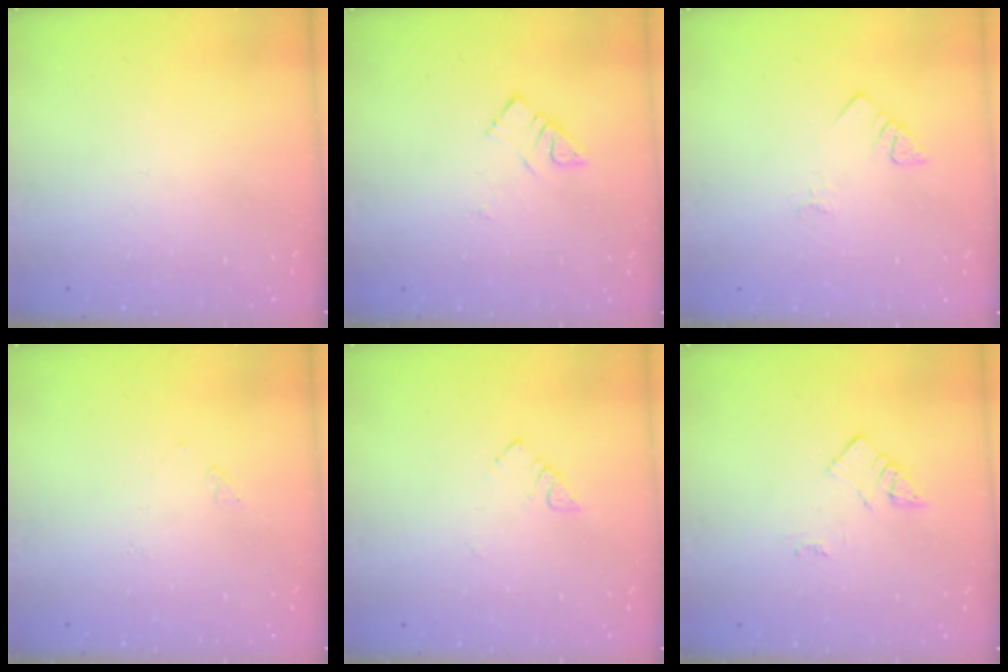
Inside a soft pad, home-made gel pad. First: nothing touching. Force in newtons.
{"total": 4.3, "press": 4.3, "slide": 0.5}
{"total": 2.3, "press": 2.3, "slide": 0.4}
{"total": 3.0, "press": 3.0, "slide": 0.4}
{"total": 3.0, "press": 2.9, "slide": 0.4}
{"total": 3.0, "press": 3.0, "slide": 0.4}